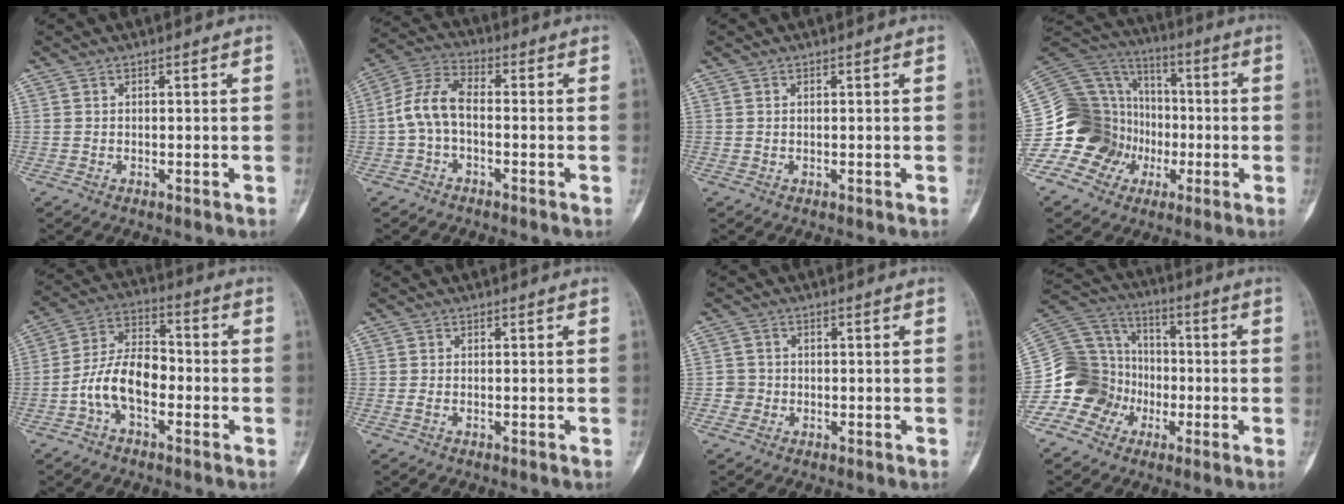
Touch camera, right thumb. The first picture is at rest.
{"total": 7.8, "force": [-1.2, 4.3, 6.4], "torque": [-0.131, 0.030, -0.034]}
{"total": 0.0}
{"total": 20.1, "force": [-5.5, 17.4, 8.5], "torque": [-0.142, 0.075, -0.096]}
{"total": 10.6, "force": [-3.2, 6.0, 8.1], "torque": [-0.146, 0.042, -0.068]}
{"total": 0.6, "force": [-0.2, 0.3, 0.5], "torque": [-0.017, -0.002, -0.003]}
{"total": 2.1, "force": [-0.4, 2.1, 0.0], "torque": [0.015, 0.009, -0.012]}
{"total": 15.0, "force": [-5.5, 13.3, 4.1], "torque": [-0.062, 0.078, -0.100]}